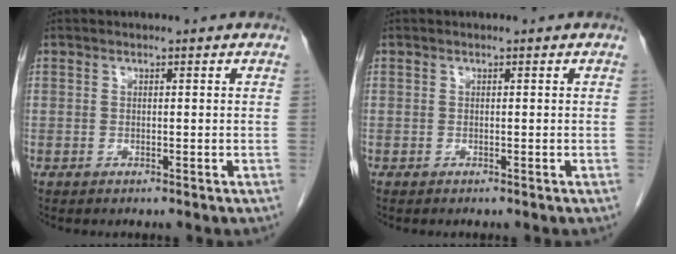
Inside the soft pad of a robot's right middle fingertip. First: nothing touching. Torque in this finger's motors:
{"motor_torque": [0.22, -0.03, 0.01, 0.01]}